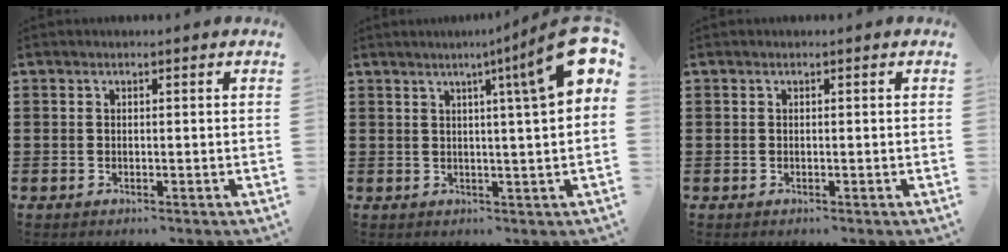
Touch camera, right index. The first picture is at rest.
{"total": 10.5, "force": [4.9, 0.1, 9.3], "torque": [-0.143, -0.033, 0.075]}
{"total": 0.0}